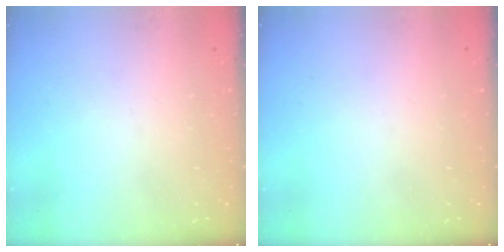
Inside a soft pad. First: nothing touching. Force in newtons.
{"total": 0.0}